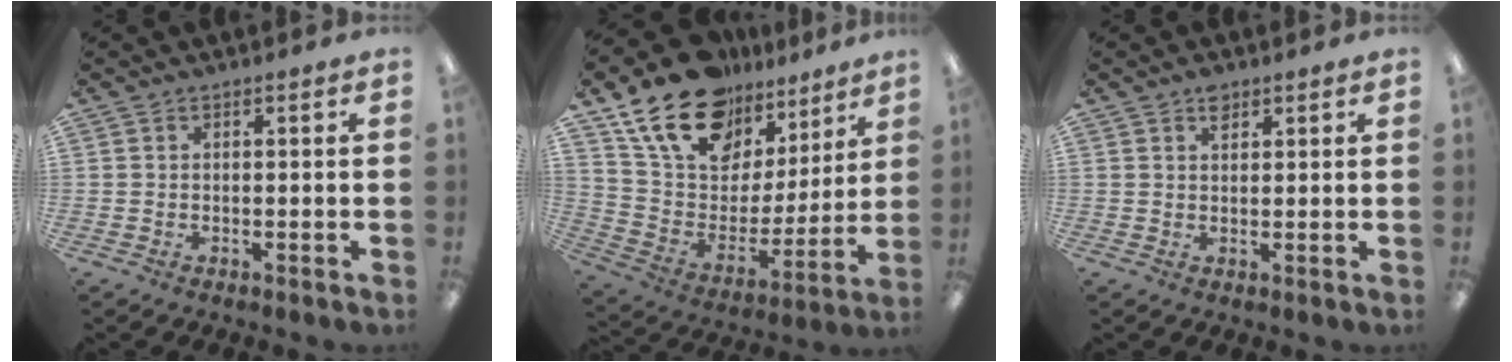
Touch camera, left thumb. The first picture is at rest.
{"total": 19.4, "force": [14.4, 10.6, 7.6], "torque": [-0.153, -0.093, 0.263]}
{"total": 2.8, "force": [1.9, 1.5, 1.3], "torque": [-0.012, -0.005, 0.031]}